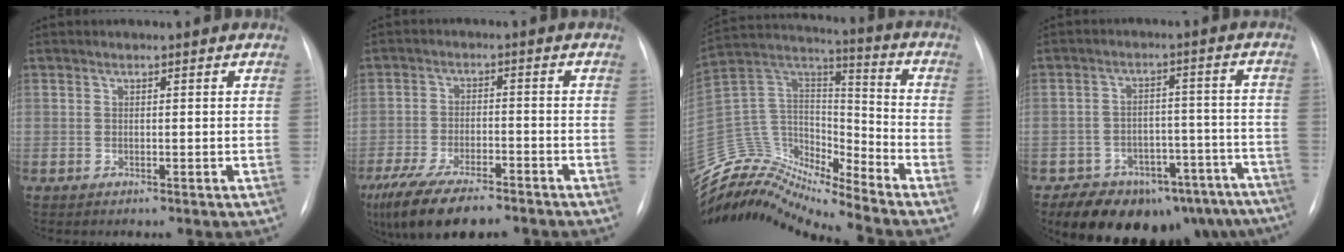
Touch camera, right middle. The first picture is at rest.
{"total": 14.2, "force": [-10.8, 4.1, 8.1], "torque": [-0.165, -0.025, -0.178]}
{"total": 16.3, "force": [-15.7, 2.1, 3.6], "torque": [-0.069, 0.081, -0.291]}
{"total": 19.7, "force": [-16.2, 8.8, 7.1], "torque": [-0.062, 0.033, -0.202]}